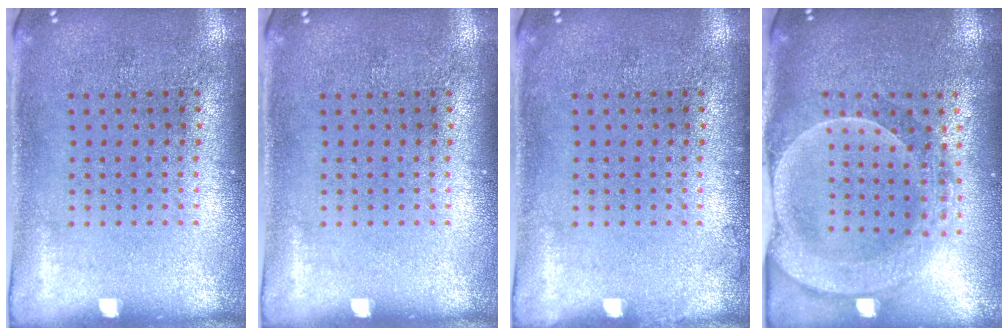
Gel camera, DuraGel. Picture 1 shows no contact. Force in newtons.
{"total": 0.0}
{"total": 0.6, "press": 0.5, "slide": 0.1}
{"total": 2.3, "press": 2.1, "slide": 0.9}